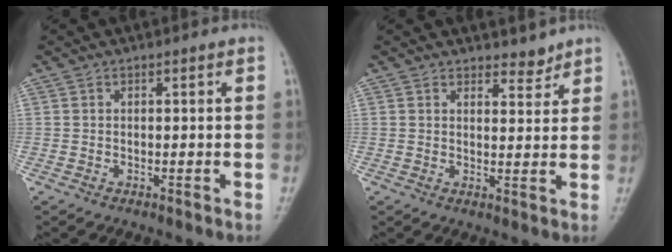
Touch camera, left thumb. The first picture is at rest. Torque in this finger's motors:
{"motor_torque": [-0.03, 0.01, -0.01, 0.00, -0.08]}